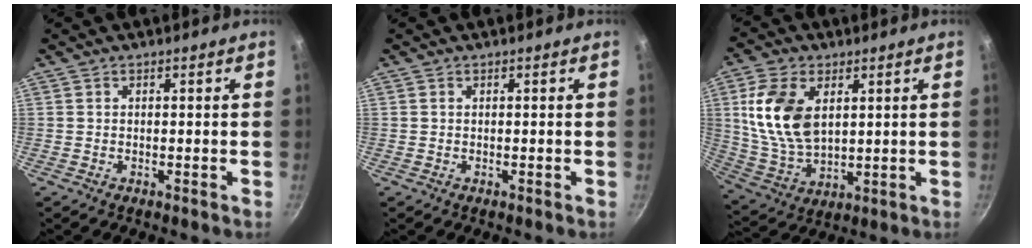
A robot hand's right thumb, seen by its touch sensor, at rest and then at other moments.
{"total": 0.0}
{"total": 14.2, "force": [3.6, 8.7, 10.6], "torque": [-0.191, -0.017, 0.083]}